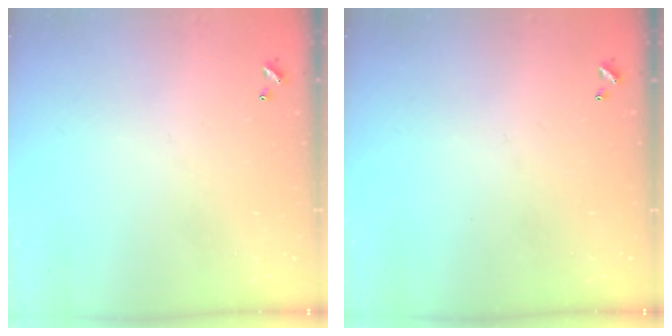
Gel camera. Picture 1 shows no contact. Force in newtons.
{"total": 0.0}